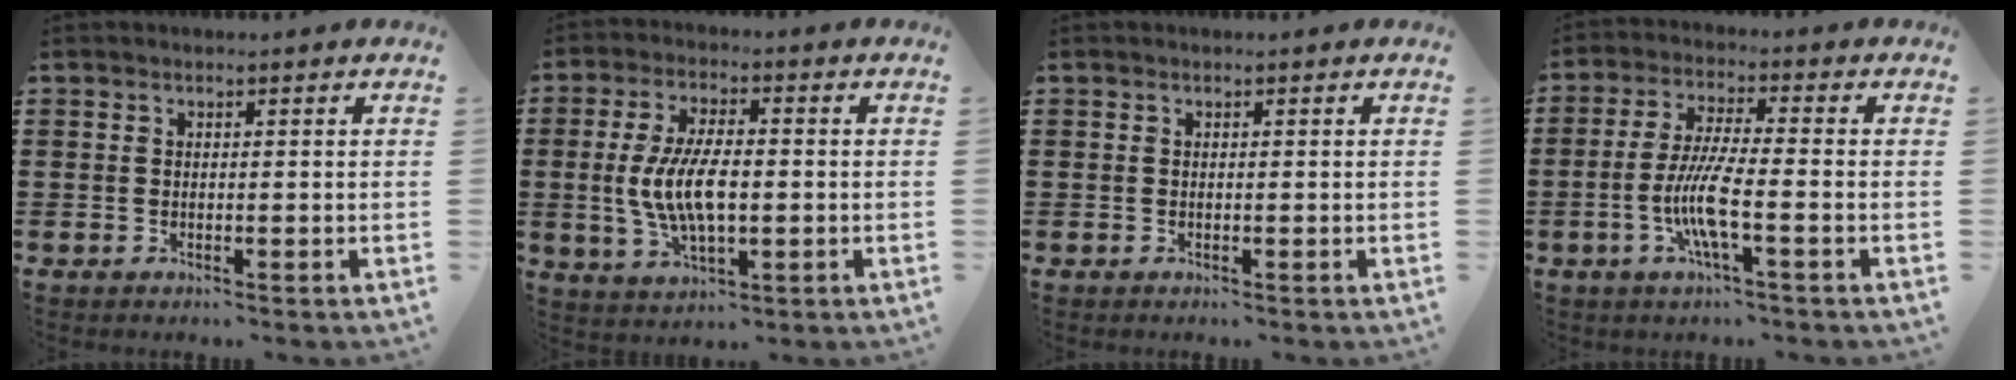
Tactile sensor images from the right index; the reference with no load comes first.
{"total": 8.9, "force": [-0.7, 3.8, 8.1], "torque": [-0.178, -0.003, -0.018]}
{"total": 0.0}
{"total": 7.9, "force": [-2.5, 1.0, 7.4], "torque": [-0.166, -0.017, -0.057]}